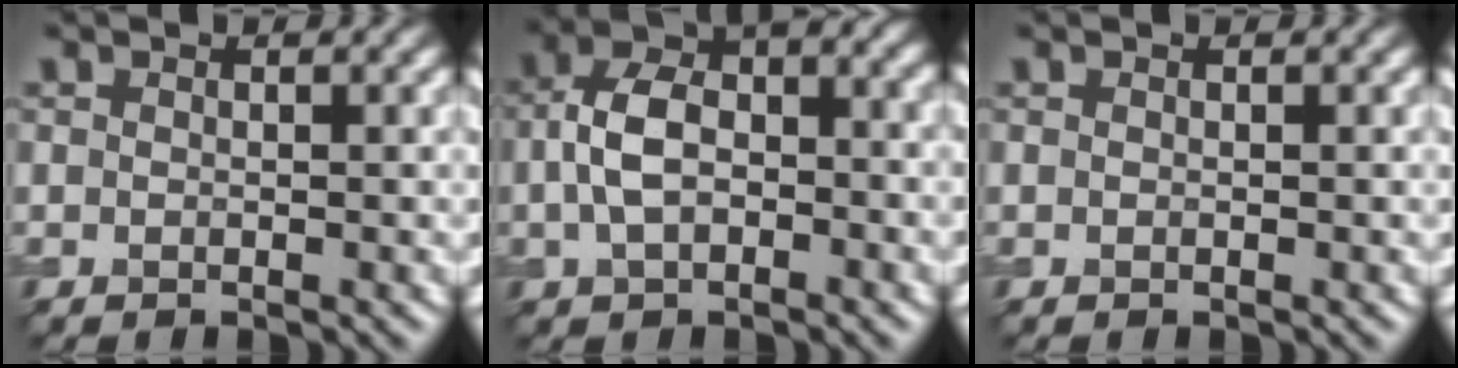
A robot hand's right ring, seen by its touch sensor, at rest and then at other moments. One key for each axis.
{"total": 6.0, "fx": -0.6, "fy": 3.8, "fz": 4.7, "tx": -0.097, "ty": 0.008, "tz": -0.015}
{"total": 0.0}